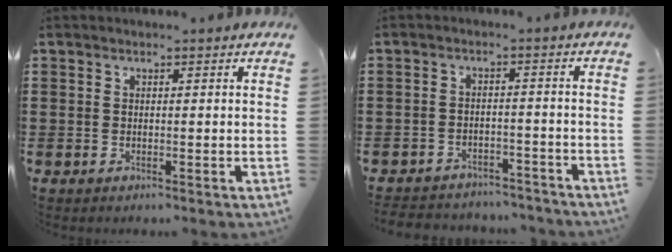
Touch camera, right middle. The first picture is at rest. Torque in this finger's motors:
{"motor_torque": [0.41, -0.28, 0.38, 0.18]}